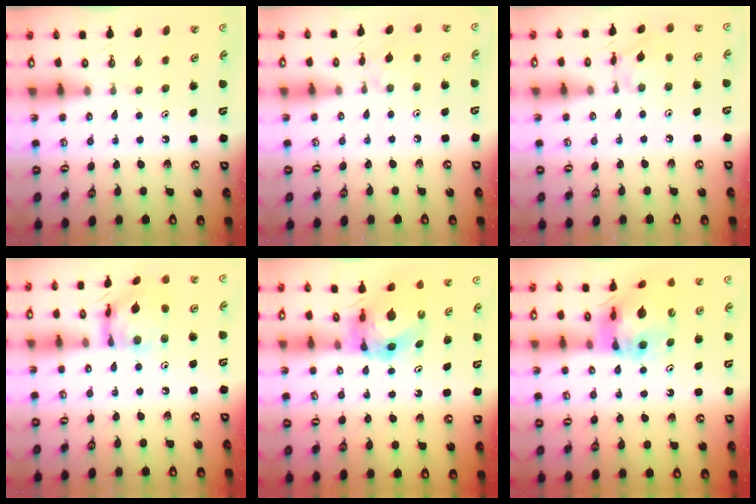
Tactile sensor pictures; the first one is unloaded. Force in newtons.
{"total": 1.8, "press": 1.7, "slide": 0.5}
{"total": 7.3, "press": 7.2, "slide": 0.4}
{"total": 12.6, "press": 12.6, "slide": 1.2}
{"total": 7.3, "press": 7.2, "slide": 0.7}
{"total": 14.4, "press": 14.3, "slide": 1.6}